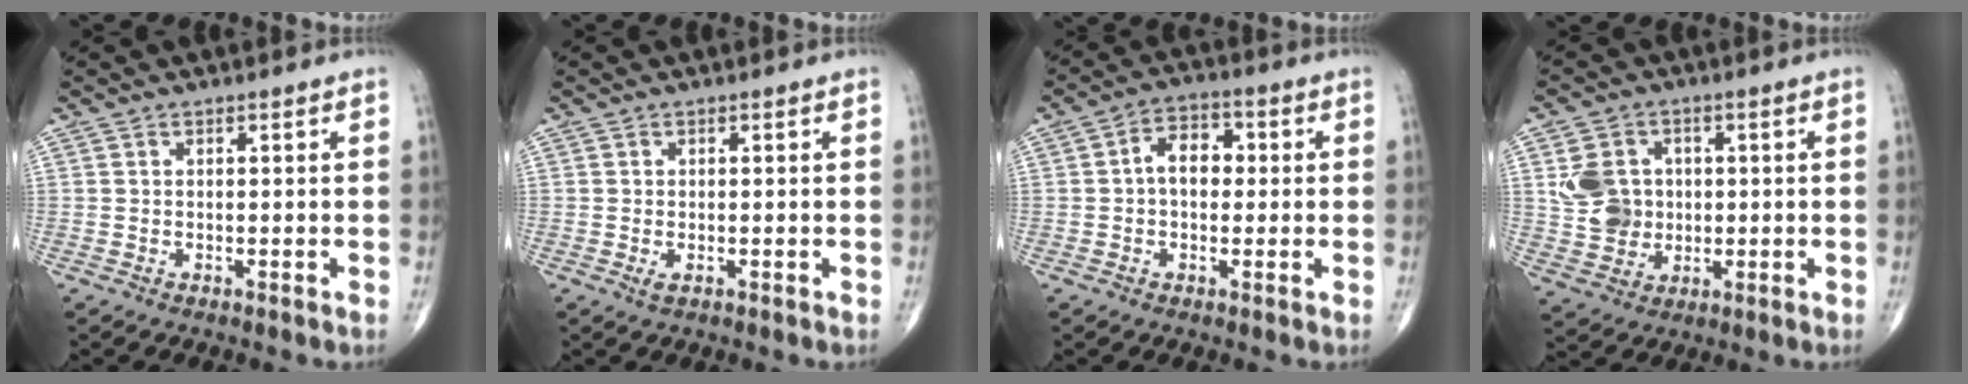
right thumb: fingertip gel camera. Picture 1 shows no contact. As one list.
[{"total": 1.1, "force": [-0.3, 0.5, 0.9], "torque": [-0.020, -0.004, -0.005]}, {"total": 6.6, "force": [0.3, 4.5, 4.8], "torque": [-0.062, 0.020, -0.005]}, {"total": 8.8, "force": [1.1, 7.7, 4.2], "torque": [-0.053, -0.002, 0.025]}]